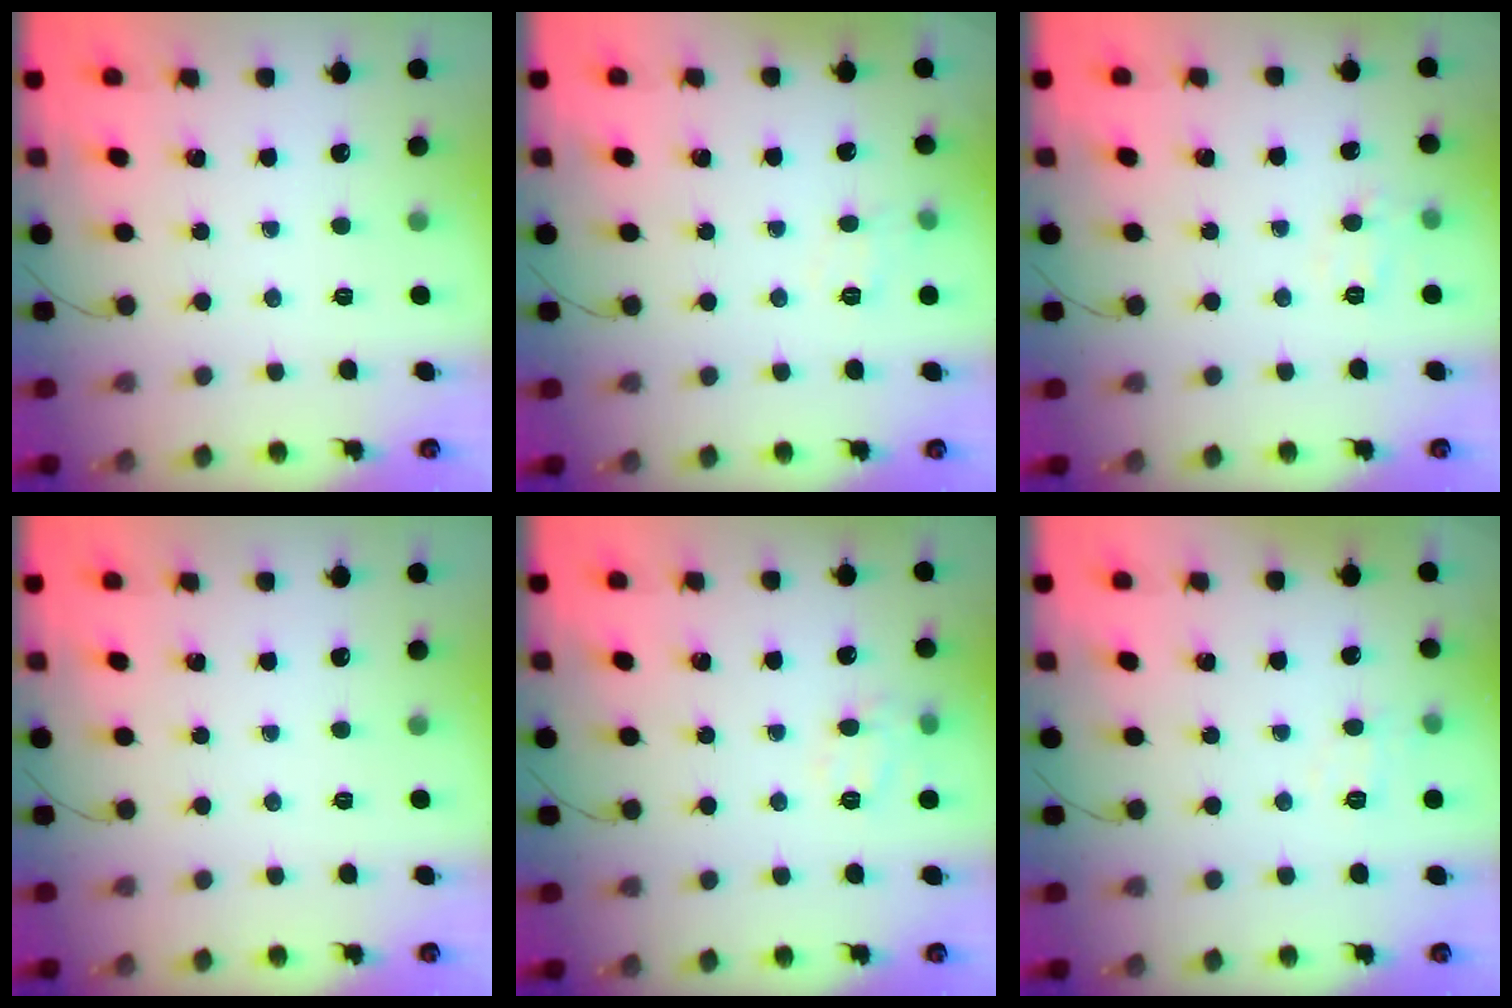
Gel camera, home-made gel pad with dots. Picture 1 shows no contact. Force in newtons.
{"total": 4.4, "press": 4.1, "slide": 1.6}
{"total": 6.1, "press": 6.0, "slide": 1.1}
{"total": 0.0}
{"total": 8.3, "press": 8.2, "slide": 1.4}
{"total": 5.1, "press": 4.9, "slide": 1.7}